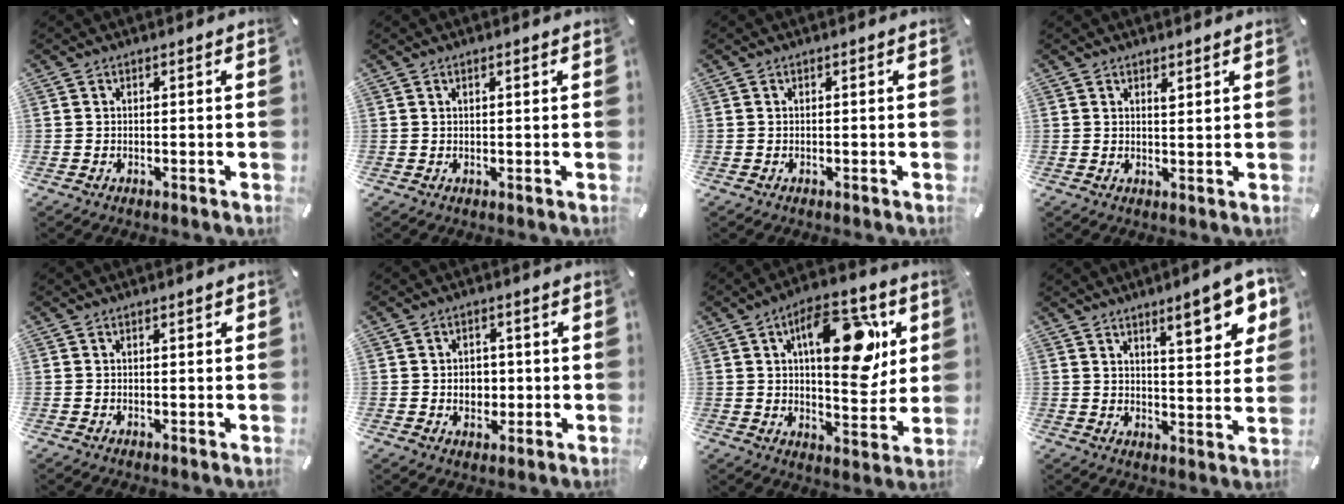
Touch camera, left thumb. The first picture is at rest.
{"total": 0.8, "force": [0.3, 0.1, 0.7], "torque": [-0.013, 0.001, 0.005]}
{"total": 0.0}
{"total": 1.6, "force": [1.3, 0.3, 0.8], "torque": [-0.009, -0.005, 0.022]}
{"total": 0.8, "force": [0.3, 0.2, 0.8], "torque": [-0.015, 0.001, 0.005]}
{"total": 4.7, "force": [-0.2, 4.0, 2.5], "torque": [-0.027, -0.003, -0.008]}
{"total": 19.1, "force": [6.5, 9.0, 15.6], "torque": [-0.208, -0.017, 0.100]}
{"total": 11.9, "force": [7.1, 3.4, 8.9], "torque": [-0.120, -0.038, 0.113]}